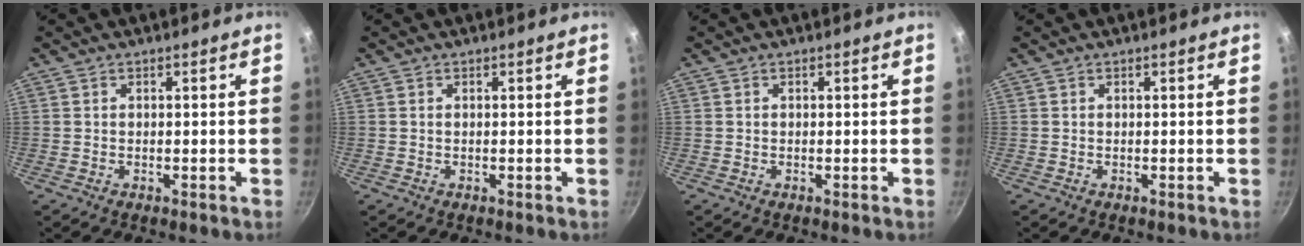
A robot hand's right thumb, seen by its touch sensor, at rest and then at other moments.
{"total": 0.0}
{"total": 0.0}
{"total": 0.0}